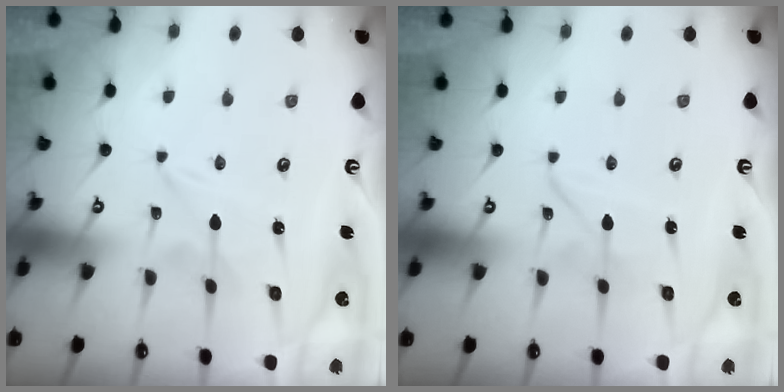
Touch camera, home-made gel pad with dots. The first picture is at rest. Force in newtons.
{"total": 2.1, "press": 2.1, "slide": 0.2}